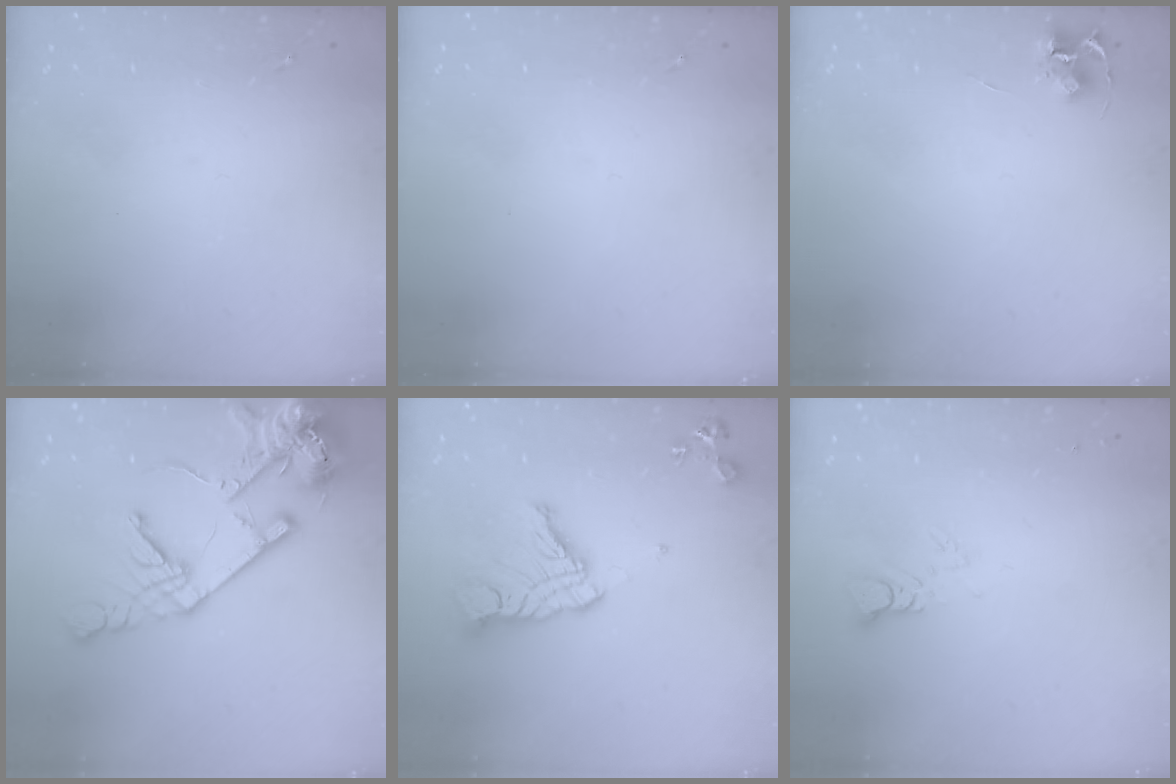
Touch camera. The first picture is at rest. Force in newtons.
{"total": 0.0}
{"total": 4.7, "press": 4.7, "slide": 0.4}
{"total": 20.4, "press": 20.2, "slide": 2.9}
{"total": 14.4, "press": 14.3, "slide": 1.3}
{"total": 3.6, "press": 3.6, "slide": 0.2}